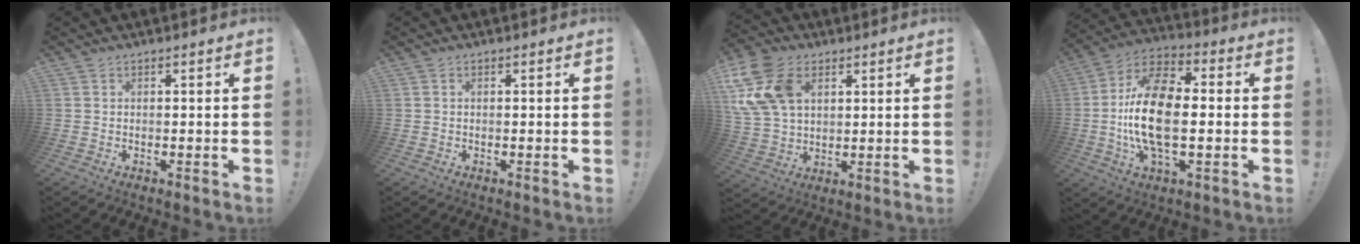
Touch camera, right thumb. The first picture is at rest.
{"total": 0.0}
{"total": 17.0, "force": [6.1, 11.7, 10.7], "torque": [-0.222, -0.018, 0.116]}
{"total": 18.5, "force": [-1.3, 9.5, 15.8], "torque": [-0.303, 0.001, -0.024]}